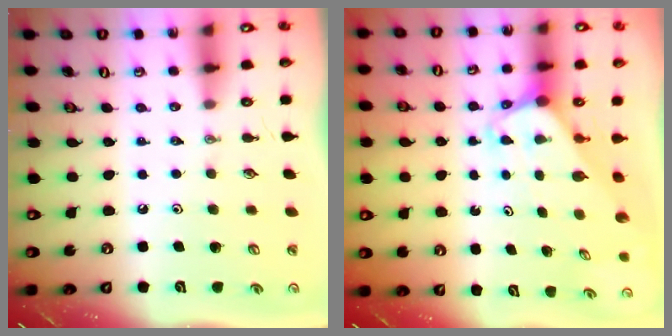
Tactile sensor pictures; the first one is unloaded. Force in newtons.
{"total": 1.9, "press": 1.9, "slide": 0.1}